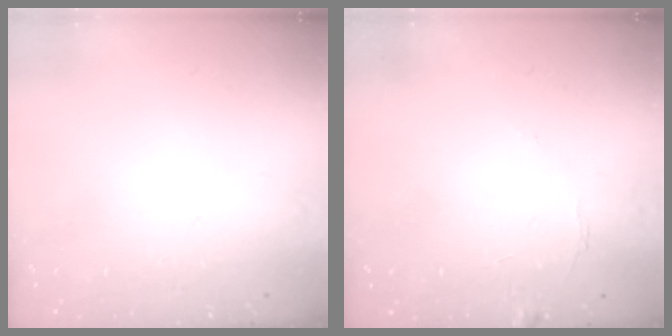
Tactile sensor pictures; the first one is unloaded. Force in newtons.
{"total": 6.5, "press": 6.5, "slide": 0.3}